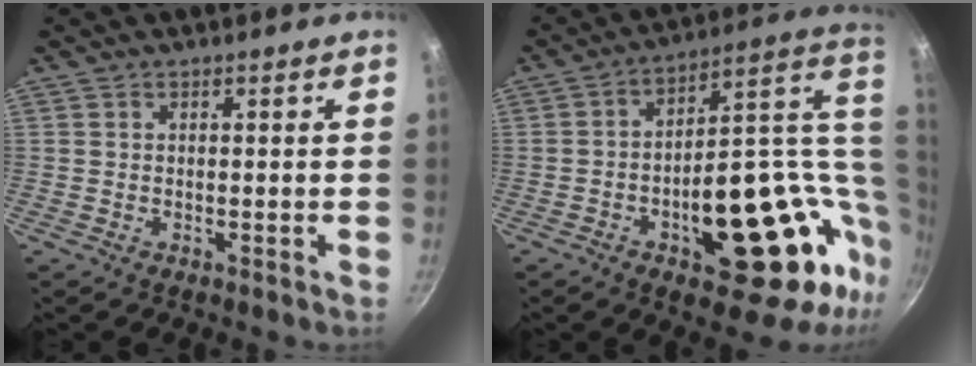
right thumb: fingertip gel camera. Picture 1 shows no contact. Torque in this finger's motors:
{"motor_torque": [2.63, 2.37, 1.79, -0.98, 0.27]}